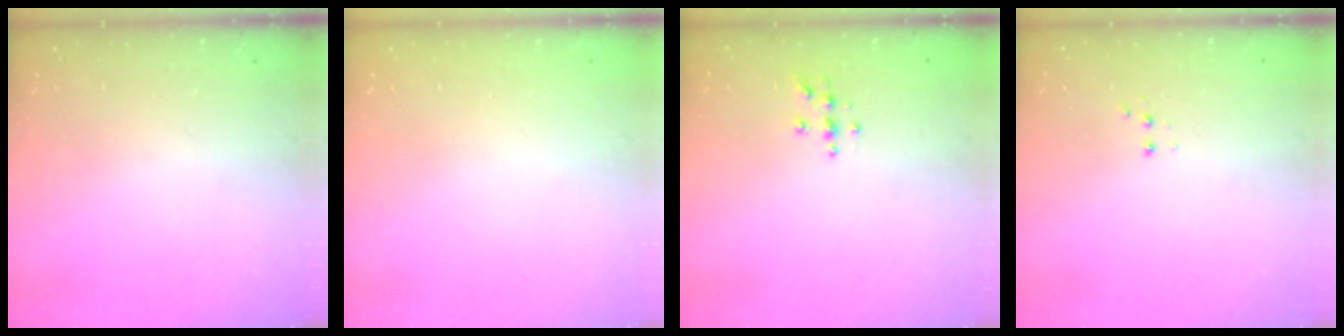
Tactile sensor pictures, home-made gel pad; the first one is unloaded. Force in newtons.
{"total": 0.0}
{"total": 3.9, "press": 3.9, "slide": 0.3}
{"total": 2.5, "press": 2.4, "slide": 0.8}